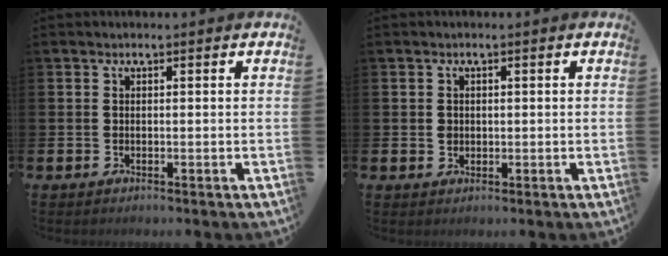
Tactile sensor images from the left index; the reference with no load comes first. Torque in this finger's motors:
{"motor_torque": [0.45, 0.38, 0.00, 0.02]}